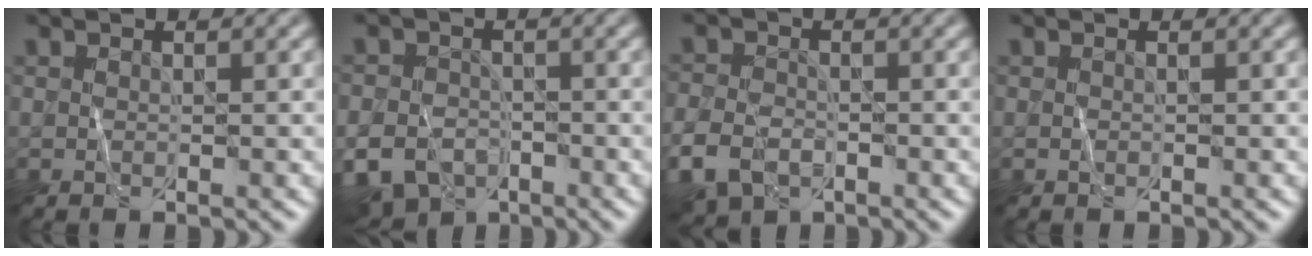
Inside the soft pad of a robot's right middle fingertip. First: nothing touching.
{"total": 7.1, "force": [-3.9, 4.9, 3.3], "torque": [-0.054, -0.018, -0.074]}
{"total": 5.3, "force": [-2.9, 3.3, 2.9], "torque": [-0.070, -0.011, -0.062]}
{"total": 0.0}